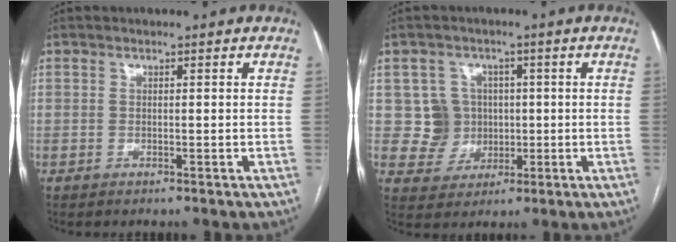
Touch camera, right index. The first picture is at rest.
{"total": 5.8, "force": [0.5, 5.8, 0.4], "torque": [-0.003, 0.020, 0.017]}